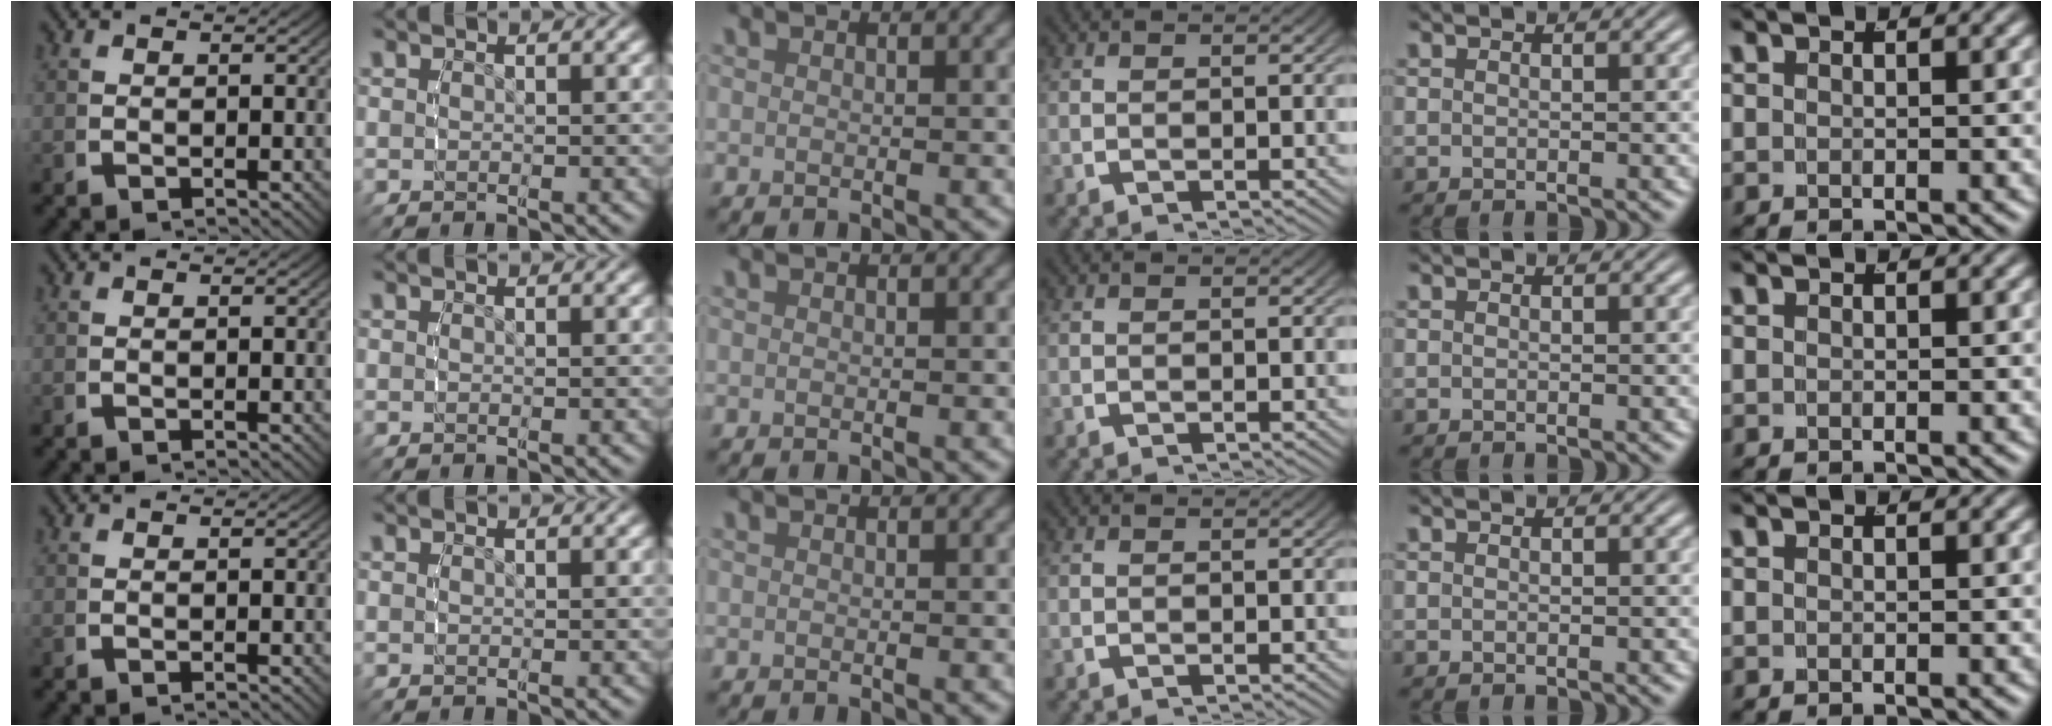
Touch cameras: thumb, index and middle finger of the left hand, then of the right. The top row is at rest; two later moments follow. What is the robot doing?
{"motion": "reach", "object": "router"}